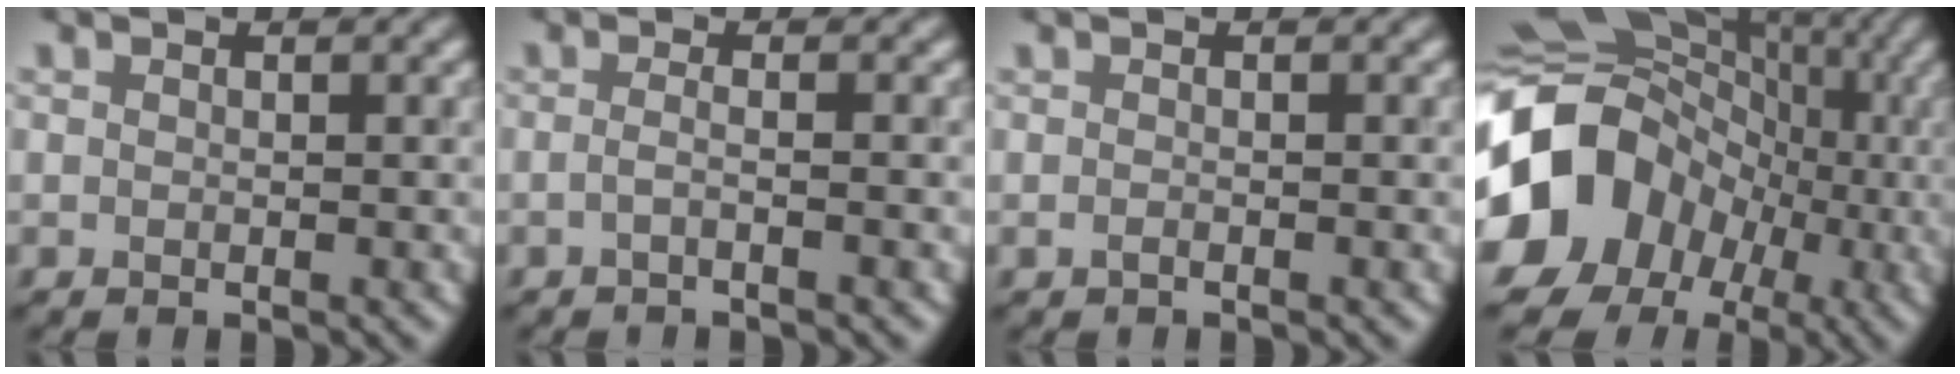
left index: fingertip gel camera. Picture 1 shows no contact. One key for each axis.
{"total": 1.3, "fx": -0.6, "fy": 0.2, "fz": 1.2, "tx": -0.019, "ty": 0.000, "tz": -0.020}
{"total": 0.5, "fx": -0.4, "fy": 0.0, "fz": 0.4, "tx": -0.011, "ty": 0.004, "tz": -0.006}
{"total": 17.2, "fx": -2.7, "fy": 15.2, "fz": 7.8, "tx": -0.153, "ty": -0.004, "tz": -0.083}